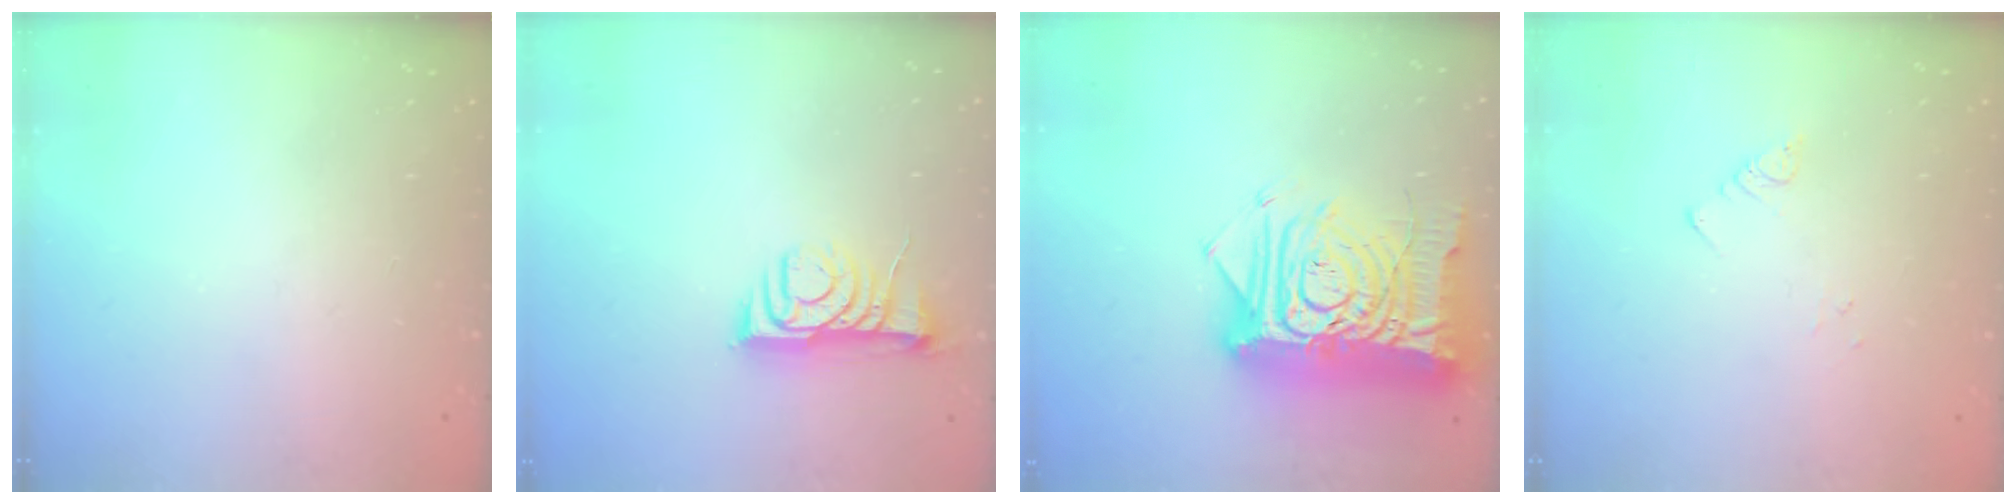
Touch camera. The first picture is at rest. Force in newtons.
{"total": 8.3, "press": 8.2, "slide": 0.9}
{"total": 24.5, "press": 24.3, "slide": 2.7}
{"total": 1.9, "press": 1.9, "slide": 0.2}